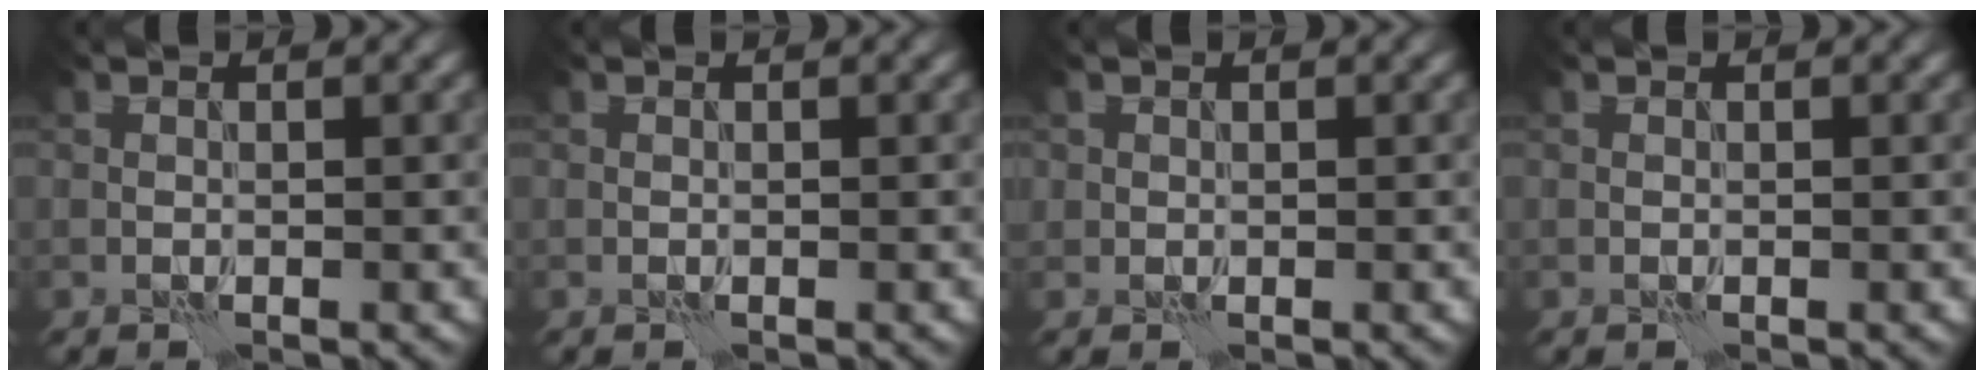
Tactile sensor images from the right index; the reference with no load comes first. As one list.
[{"total": 0.0}, {"total": 0.6, "force": [0.3, 0.5, 0.0], "torque": [0.006, 0.001, 0.004]}, {"total": 0.0}]